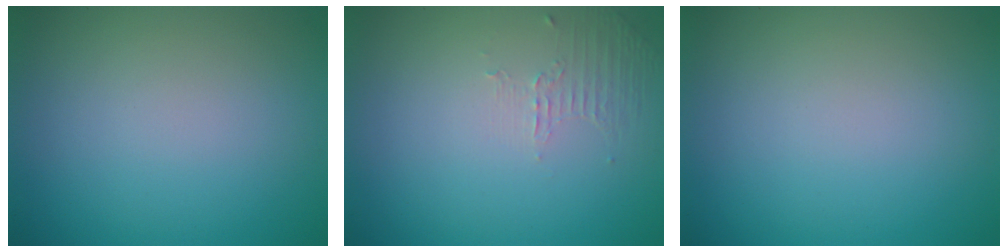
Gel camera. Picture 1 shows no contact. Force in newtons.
{"total": 1.1, "press": 0.2, "slide": 1.0}
{"total": 0.0}